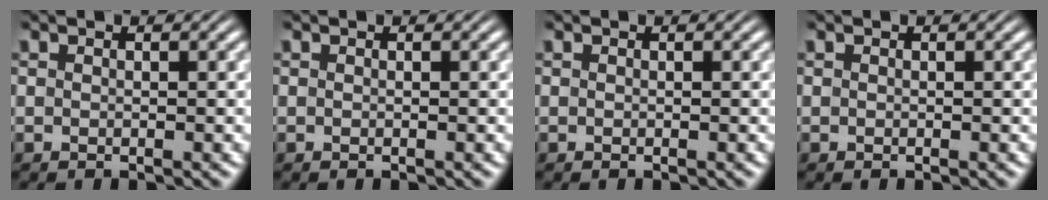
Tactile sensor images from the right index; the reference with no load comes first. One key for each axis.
{"total": 0.0}
{"total": 0.0}
{"total": 0.0}